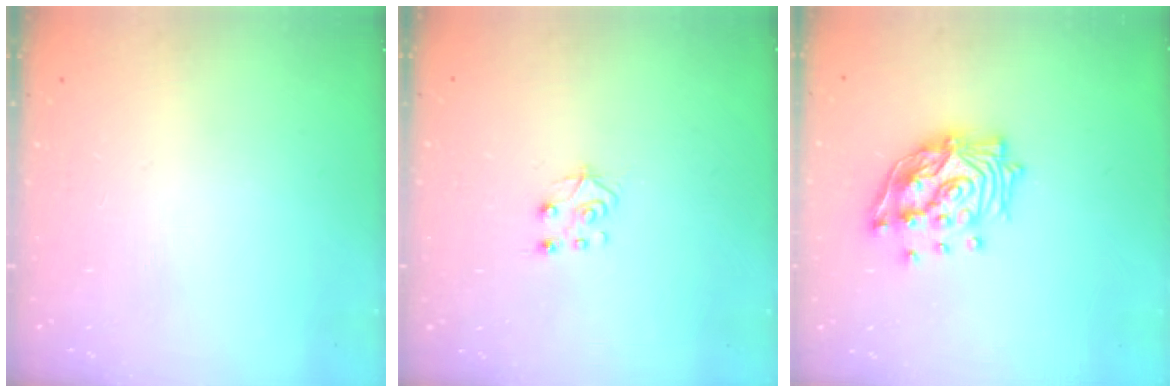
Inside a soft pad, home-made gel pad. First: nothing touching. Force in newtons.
{"total": 6.9, "press": 6.9, "slide": 0.6}
{"total": 14.1, "press": 14.0, "slide": 1.4}